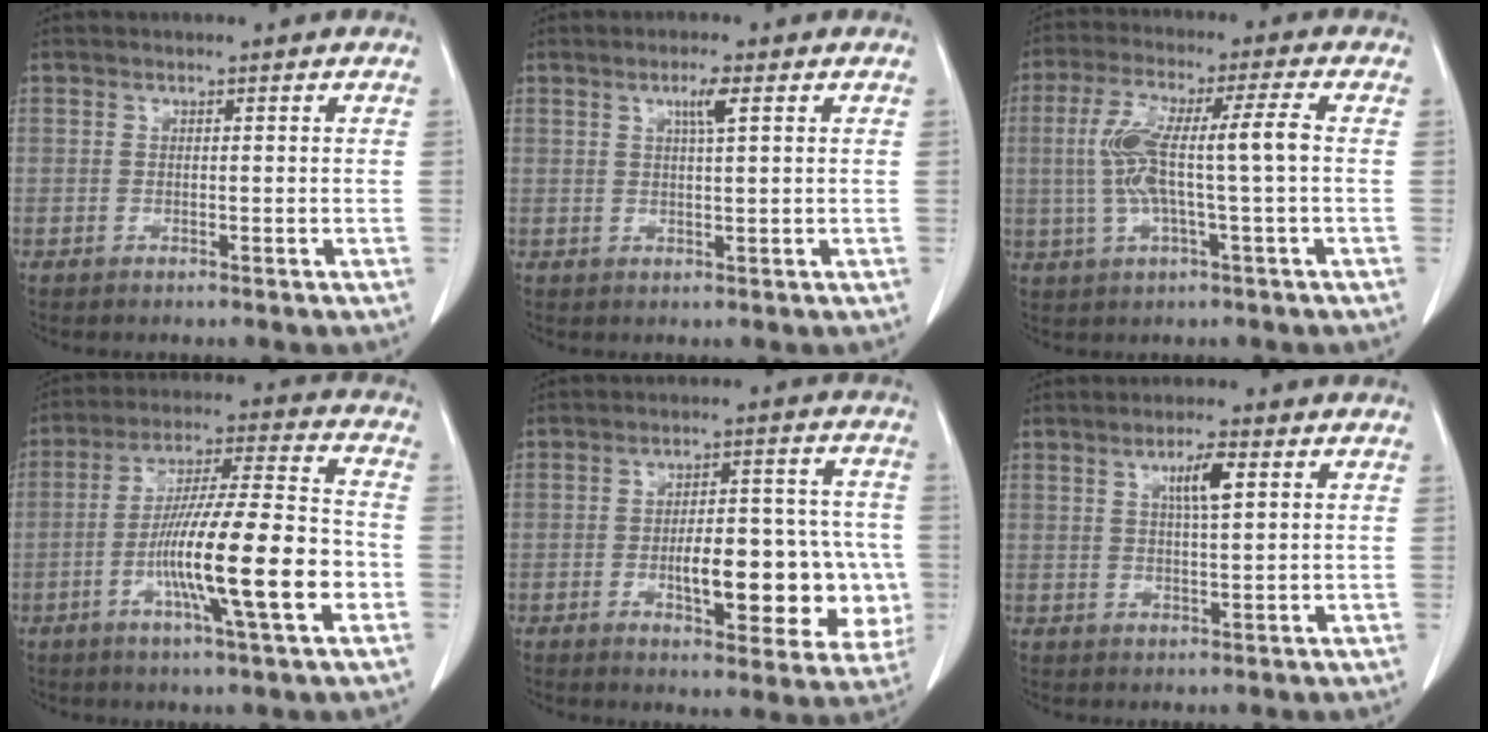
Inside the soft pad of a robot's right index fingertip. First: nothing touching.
{"total": 2.9, "force": [1.3, 0.0, 2.6], "torque": [-0.048, 0.000, 0.022]}
{"total": 10.3, "force": [0.0, 0.7, 10.2], "torque": [-0.208, 0.023, 0.000]}
{"total": 17.2, "force": [-4.9, 0.7, 16.5], "torque": [-0.286, -0.005, -0.084]}
{"total": 15.6, "force": [-3.2, 5.8, 14.2], "torque": [-0.166, 0.027, -0.032]}
{"total": 4.6, "force": [1.8, 0.6, 4.2], "torque": [-0.075, 0.001, 0.032]}